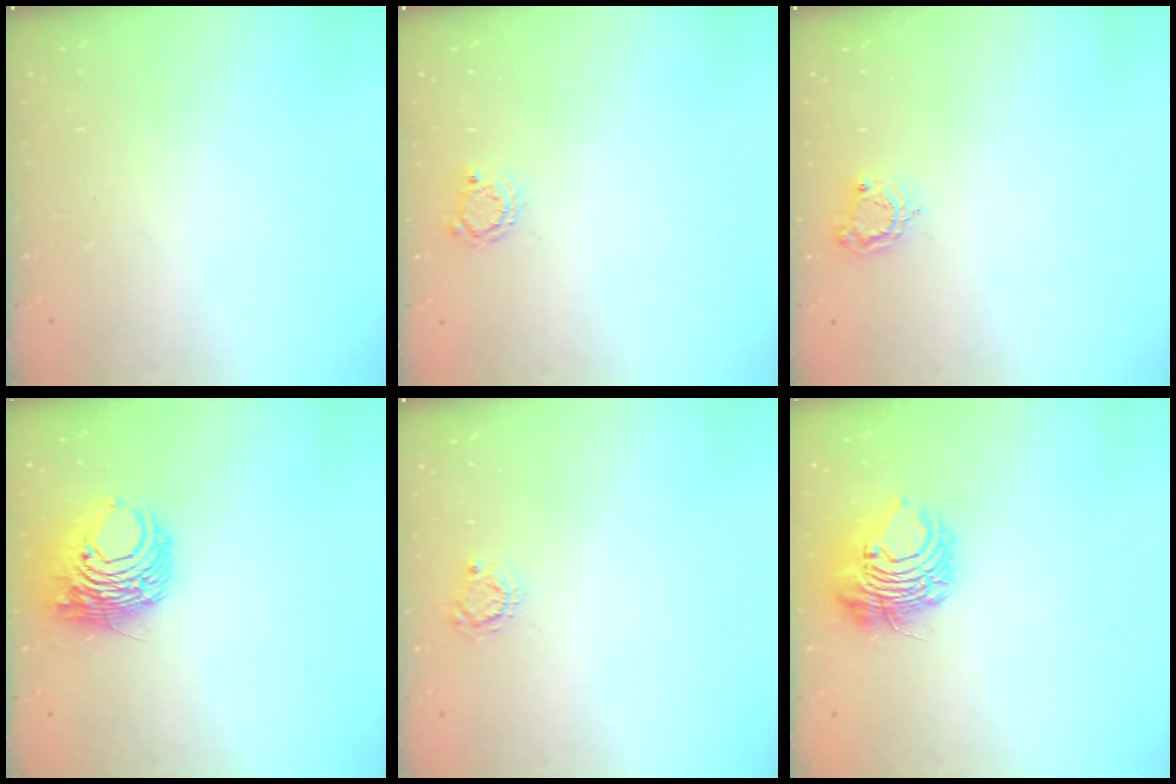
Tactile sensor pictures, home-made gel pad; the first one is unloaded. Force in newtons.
{"total": 2.8, "press": 2.7, "slide": 0.4}
{"total": 4.8, "press": 4.8, "slide": 0.2}
{"total": 9.4, "press": 9.3, "slide": 1.5}
{"total": 3.4, "press": 3.3, "slide": 0.4}
{"total": 8.7, "press": 8.6, "slide": 1.2}